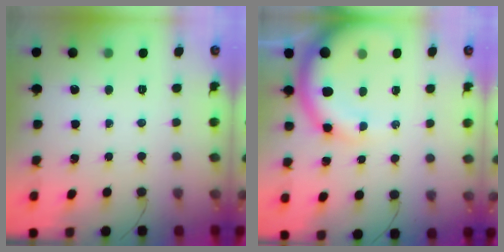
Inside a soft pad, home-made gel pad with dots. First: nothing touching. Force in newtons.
{"total": 11.4, "press": 11.2, "slide": 2.4}